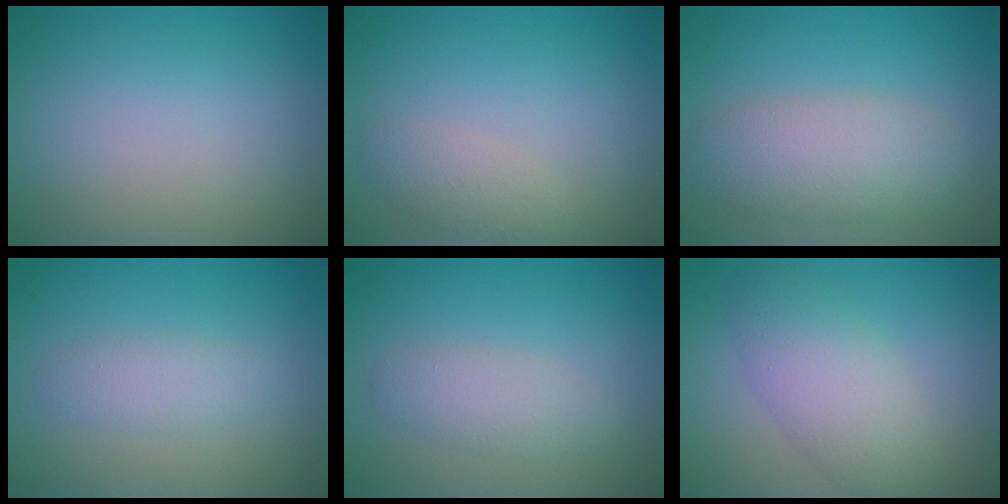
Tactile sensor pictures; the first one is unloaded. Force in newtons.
{"total": 1.7, "press": 1.7, "slide": 0.0}
{"total": 4.9, "press": 4.8, "slide": 0.4}
{"total": 2.0, "press": 2.0, "slide": 0.1}
{"total": 2.3, "press": 2.3, "slide": 0.1}
{"total": 4.6, "press": 4.6, "slide": 0.0}